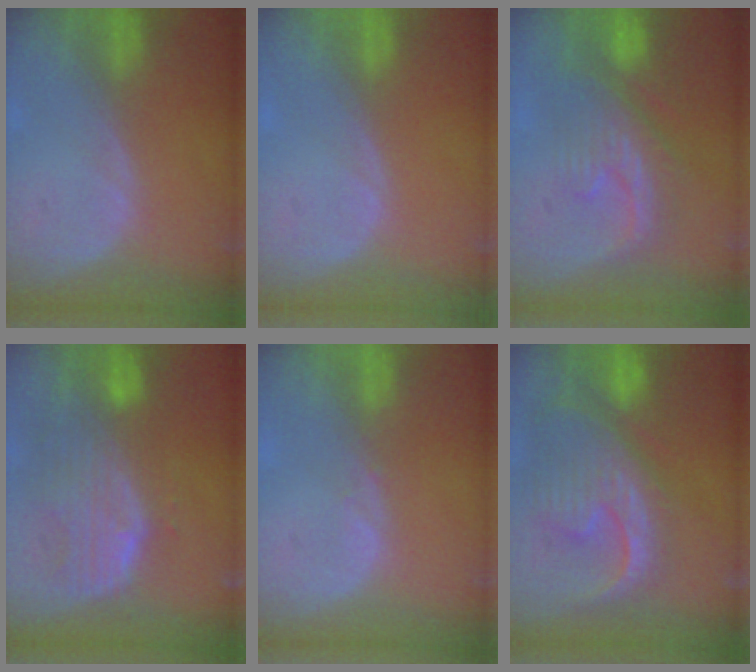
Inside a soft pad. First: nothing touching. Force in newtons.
{"total": 0.0}
{"total": 8.1, "press": 8.0, "slide": 1.0}
{"total": 10.5, "press": 9.0, "slide": 5.3}
{"total": 0.5, "press": 0.5, "slide": 0.2}
{"total": 12.8, "press": 11.0, "slide": 6.6}